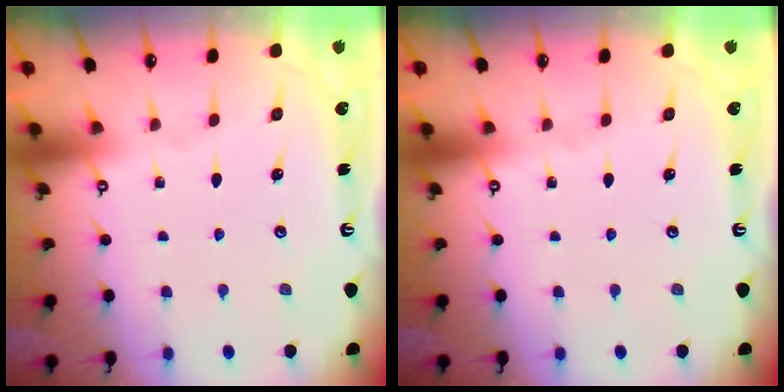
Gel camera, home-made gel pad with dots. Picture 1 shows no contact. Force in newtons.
{"total": 0.0}